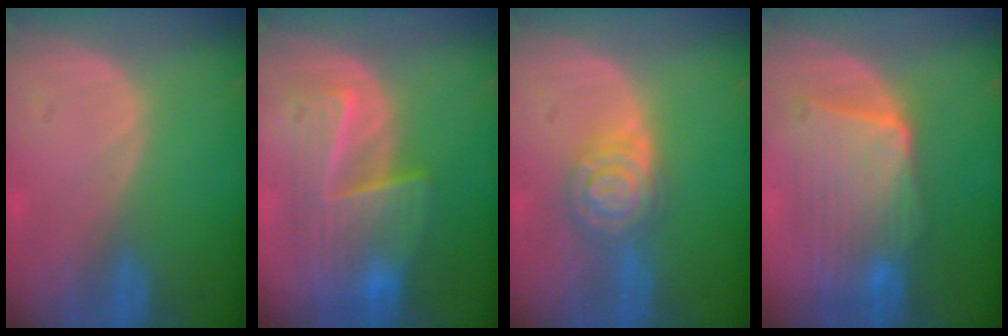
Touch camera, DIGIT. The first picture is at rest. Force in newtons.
{"total": 8.1, "press": 7.9, "slide": 1.9}
{"total": 6.3, "press": 6.3, "slide": 0.5}
{"total": 9.1, "press": 8.6, "slide": 2.7}